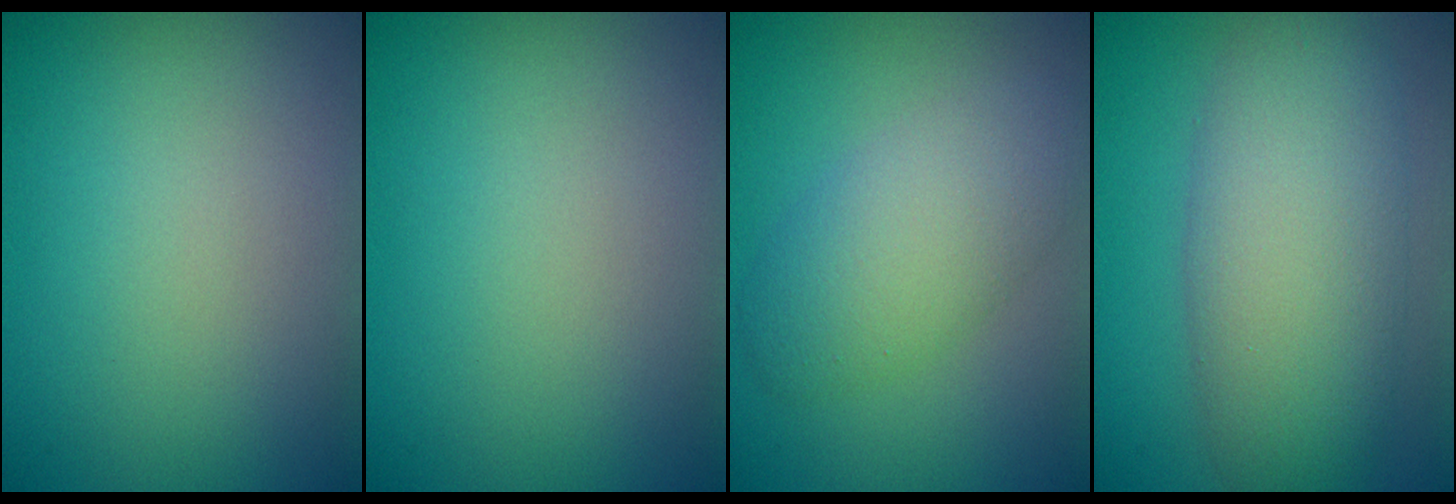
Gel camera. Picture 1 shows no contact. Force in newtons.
{"total": 0.0}
{"total": 4.6, "press": 4.5, "slide": 0.6}
{"total": 7.8, "press": 7.8, "slide": 0.3}